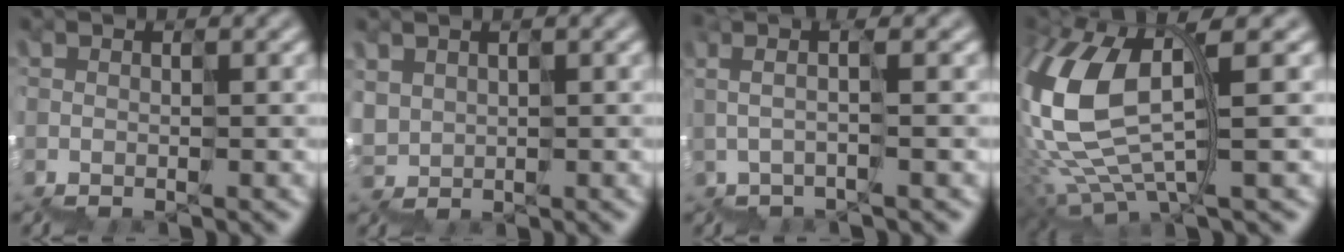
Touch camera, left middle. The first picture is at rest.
{"total": 1.5, "force": [1.1, 1.0, 0.1], "torque": [-0.018, 0.010, 0.033]}
{"total": 1.7, "force": [0.8, 0.1, 1.5], "torque": [-0.032, 0.018, 0.009]}
{"total": 7.3, "force": [1.8, 2.6, 6.5], "torque": [-0.176, 0.007, 0.036]}